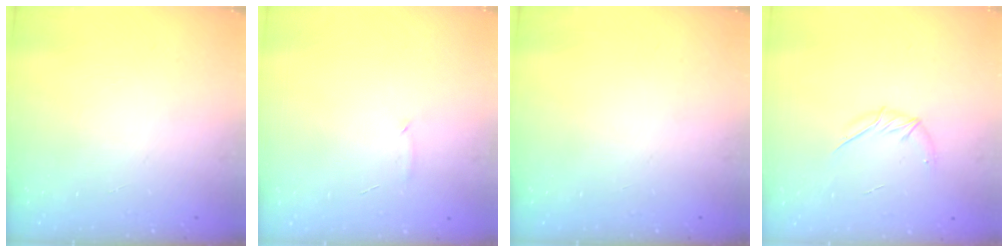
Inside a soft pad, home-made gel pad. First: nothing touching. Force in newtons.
{"total": 5.0, "press": 4.9, "slide": 1.1}
{"total": 0.0}
{"total": 6.2, "press": 6.0, "slide": 1.6}